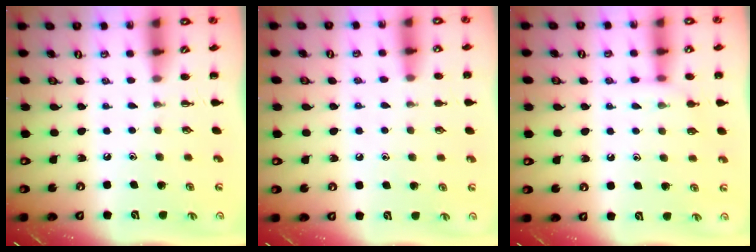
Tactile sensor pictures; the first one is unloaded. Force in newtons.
{"total": 7.8, "press": 7.5, "slide": 2.0}
{"total": 5.6, "press": 5.4, "slide": 1.5}